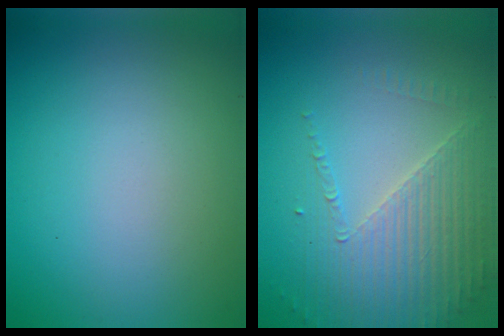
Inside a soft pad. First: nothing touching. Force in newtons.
{"total": 4.0, "press": 3.7, "slide": 1.5}